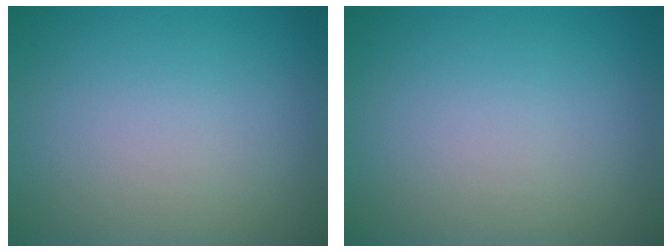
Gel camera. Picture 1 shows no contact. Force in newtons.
{"total": 0.0}